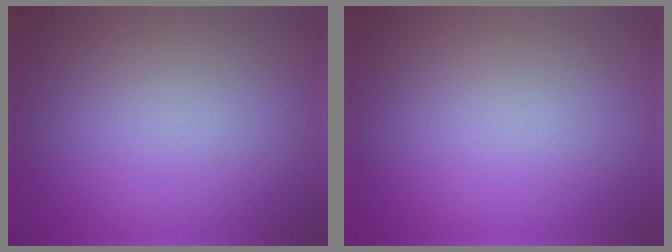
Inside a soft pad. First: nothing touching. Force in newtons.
{"total": 0.0}